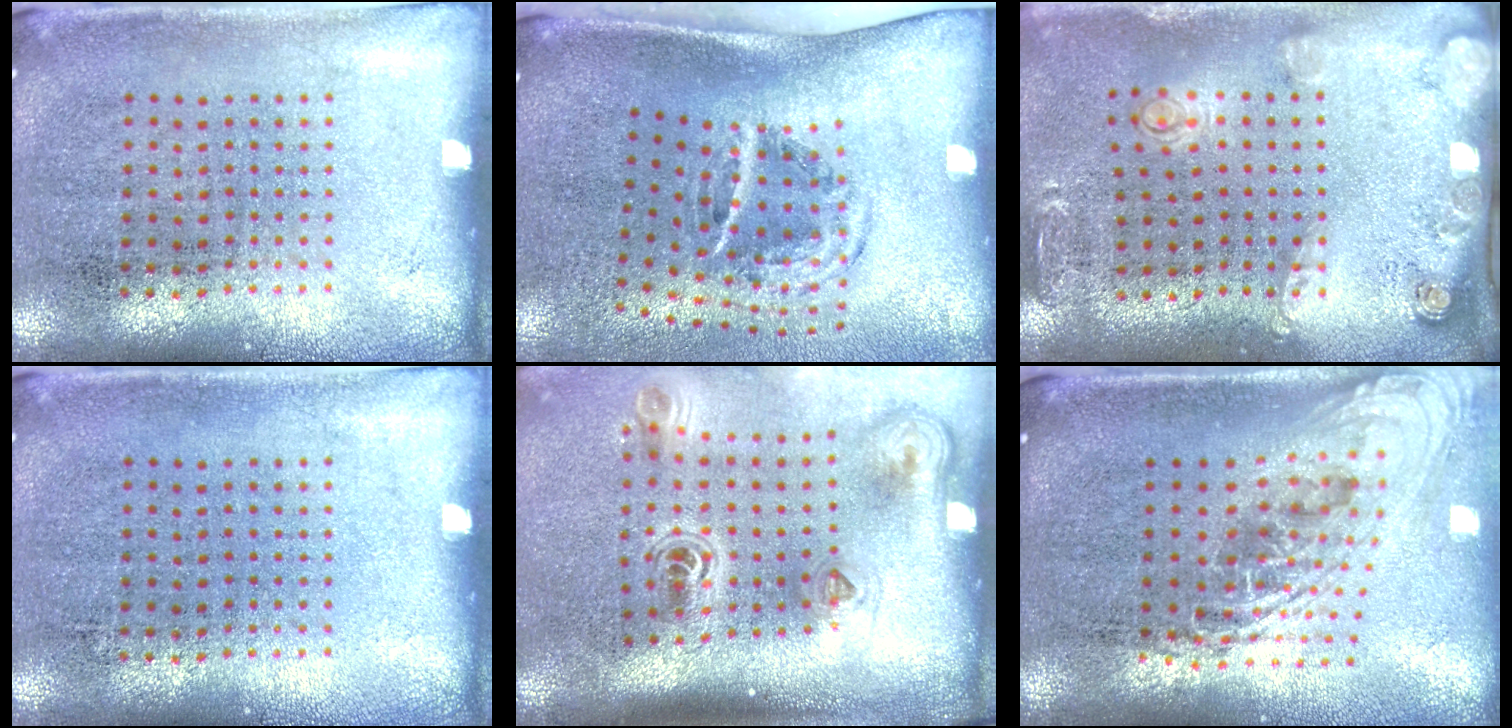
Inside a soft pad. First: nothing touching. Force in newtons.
{"total": 2.0, "press": 1.2, "slide": 1.6}
{"total": 1.7, "press": 1.4, "slide": 1.0}
{"total": 0.0}
{"total": 2.3, "press": 1.5, "slide": 1.7}
{"total": 2.2, "press": 1.6, "slide": 1.5}